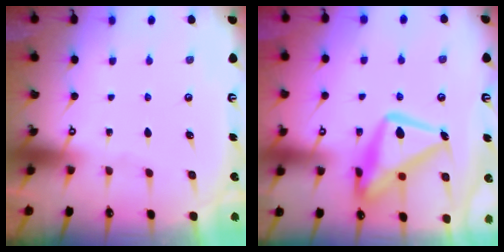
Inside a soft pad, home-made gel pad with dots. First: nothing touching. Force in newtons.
{"total": 17.1, "press": 17.0, "slide": 1.5}